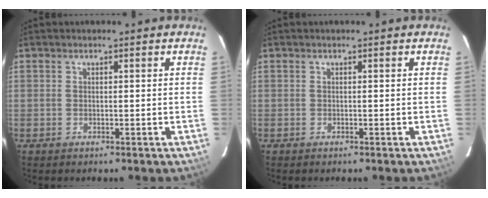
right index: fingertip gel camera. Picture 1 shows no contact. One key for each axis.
{"total": 0.0}